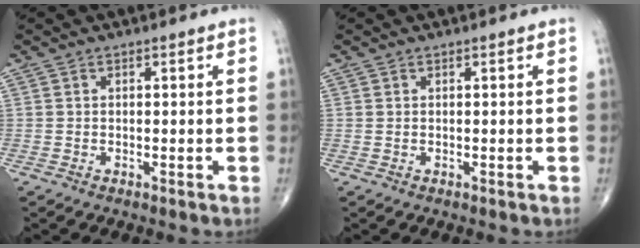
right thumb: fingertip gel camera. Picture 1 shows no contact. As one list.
[{"total": 0.0}]